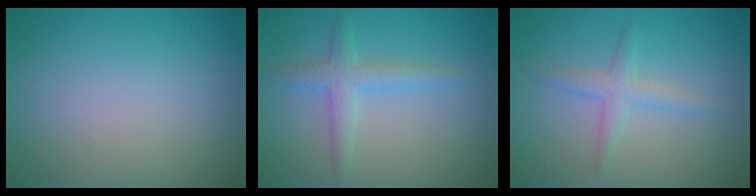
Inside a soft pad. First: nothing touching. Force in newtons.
{"total": 2.6, "press": 2.6, "slide": 0.1}
{"total": 2.2, "press": 2.2, "slide": 0.1}